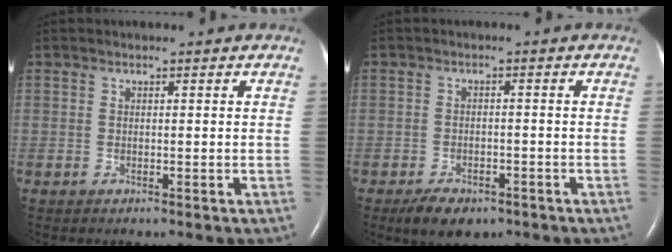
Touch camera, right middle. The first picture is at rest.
{"total": 5.2, "force": [-3.7, 2.5, 2.7], "torque": [-0.047, -0.003, -0.053]}